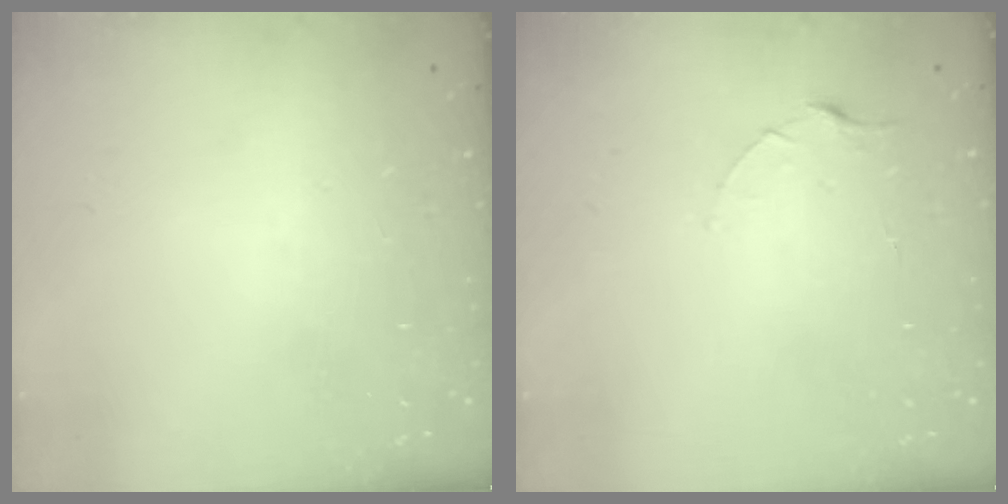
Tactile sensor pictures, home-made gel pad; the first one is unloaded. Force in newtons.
{"total": 2.5, "press": 2.5, "slide": 0.3}